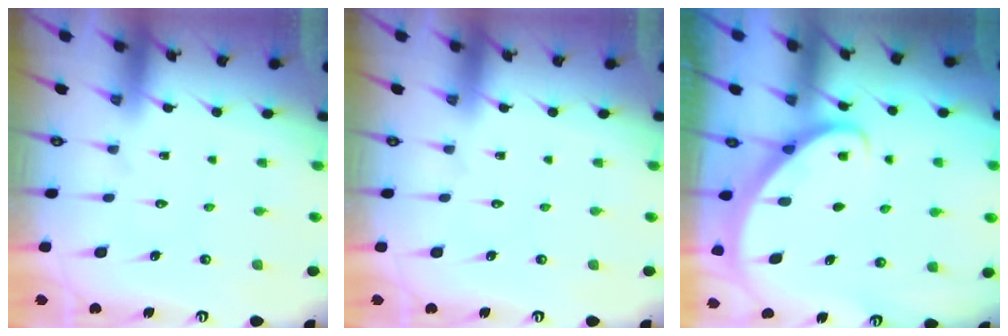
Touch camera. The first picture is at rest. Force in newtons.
{"total": 0.0}
{"total": 2.9, "press": 2.9, "slide": 0.2}